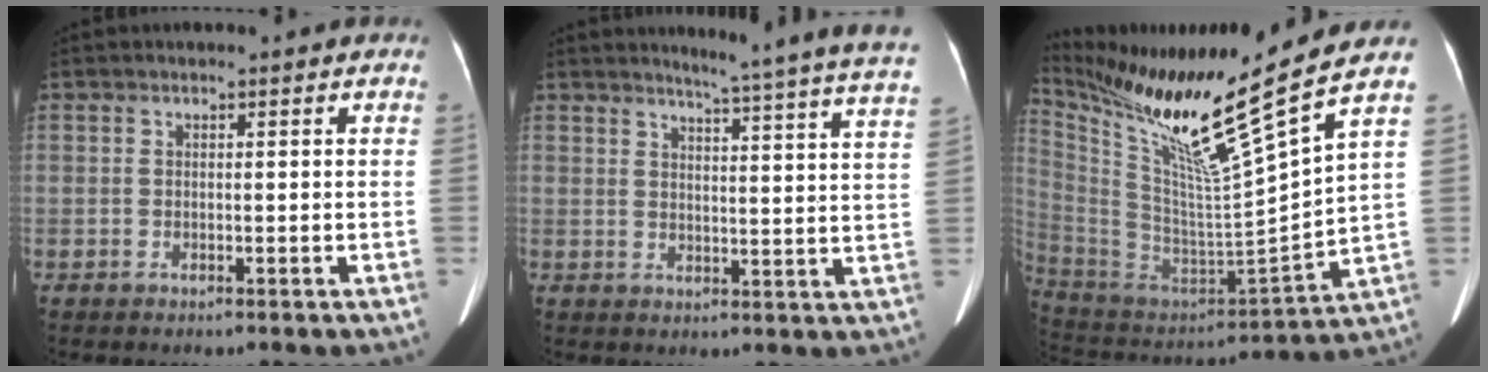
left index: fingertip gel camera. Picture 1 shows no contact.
{"total": 18.7, "force": [17.2, -2.0, 7.2], "torque": [-0.105, -0.091, 0.190]}
{"total": 22.6, "force": [15.9, -2.0, 15.9], "torque": [-0.294, -0.047, 0.276]}